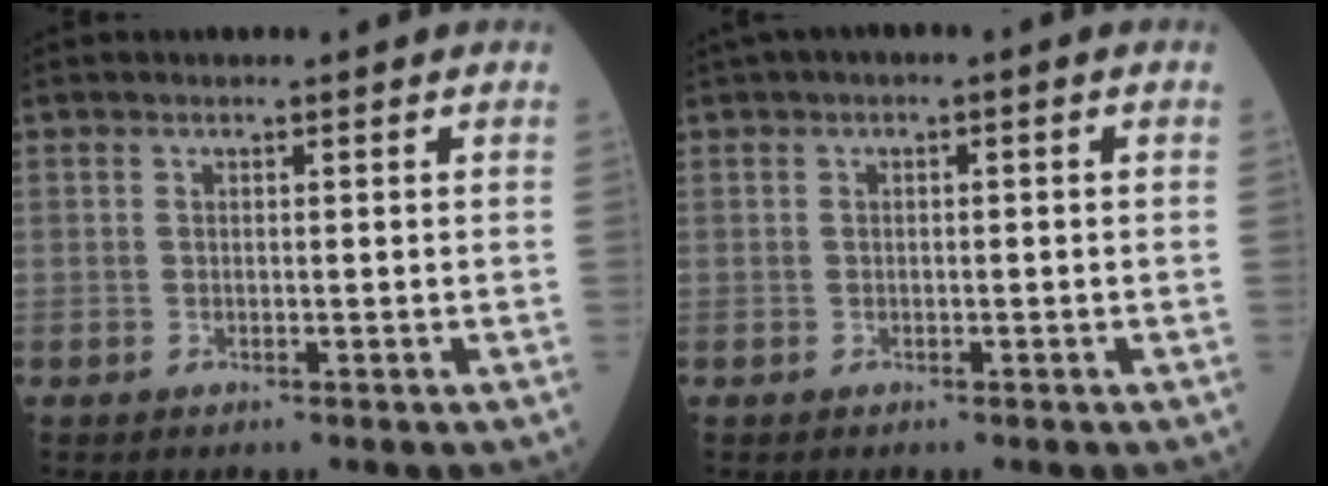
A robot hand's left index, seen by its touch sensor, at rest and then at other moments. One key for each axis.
{"total": 1.3, "fx": 0.0, "fy": 0.3, "fz": 1.2, "tx": -0.019, "ty": 0.009, "tz": -0.001}